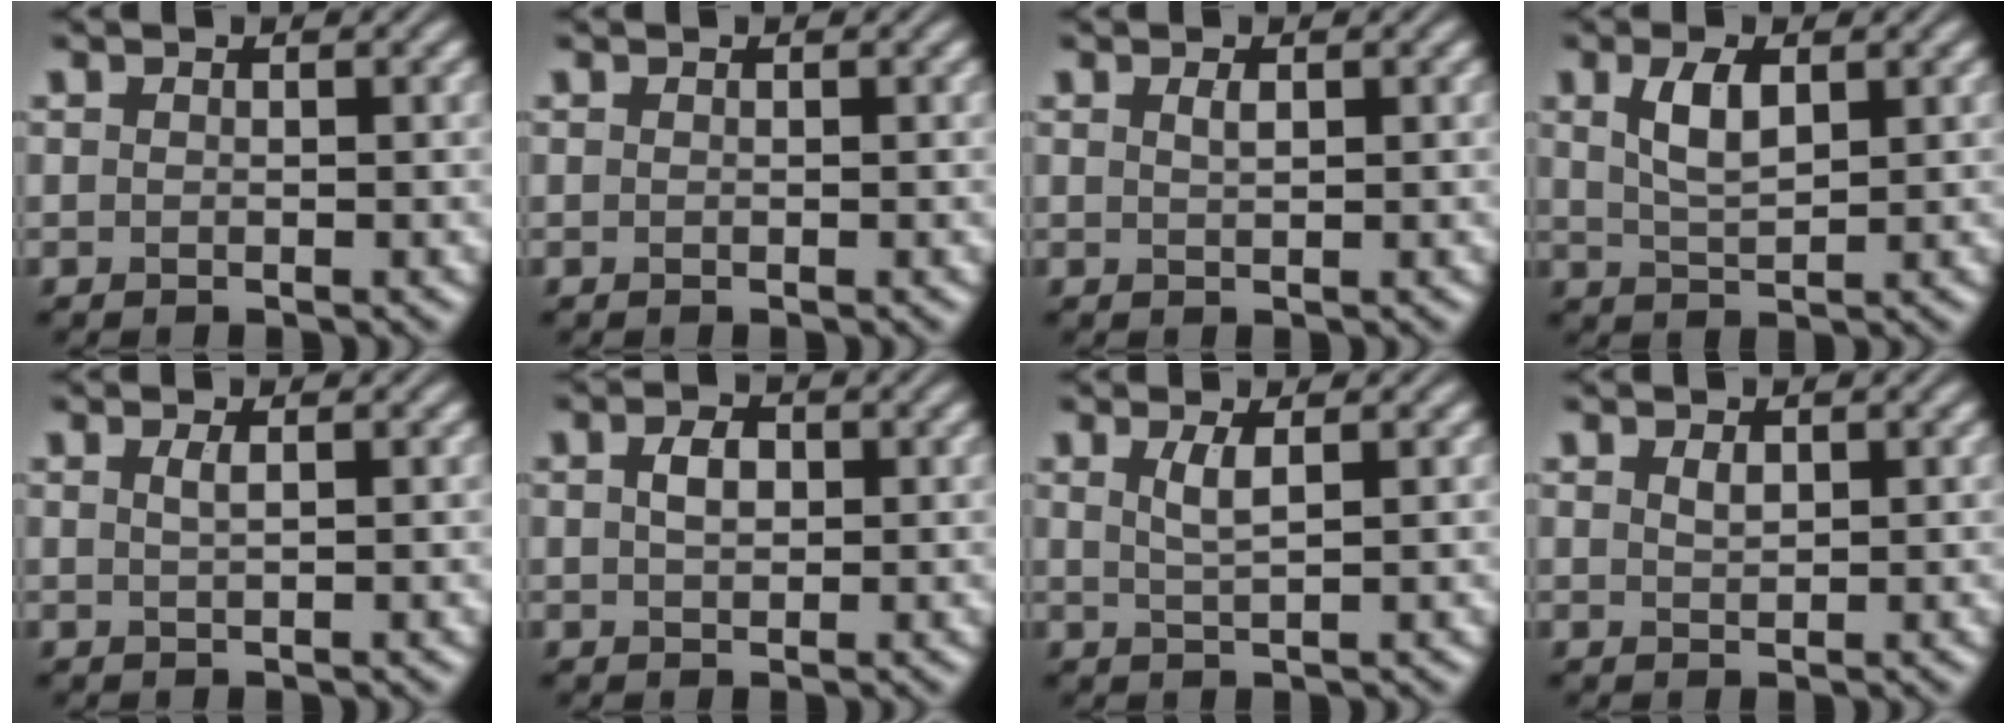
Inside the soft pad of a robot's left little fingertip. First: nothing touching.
{"total": 0.0}
{"total": 0.8, "force": [0.4, 0.3, 0.7], "torque": [-0.014, 0.002, 0.009]}
{"total": 3.4, "force": [1.3, 1.4, 2.8], "torque": [-0.061, 0.003, 0.029]}
{"total": 1.1, "force": [0.4, 0.4, 1.0], "torque": [-0.017, 0.003, 0.006]}
{"total": 2.2, "force": [0.5, 1.4, 1.7], "torque": [-0.035, 0.004, 0.007]}
{"total": 2.0, "force": [0.8, 0.5, 1.8], "torque": [-0.036, -0.002, 0.015]}
{"total": 1.0, "force": [0.6, 0.4, 0.7], "torque": [-0.017, 0.000, 0.013]}